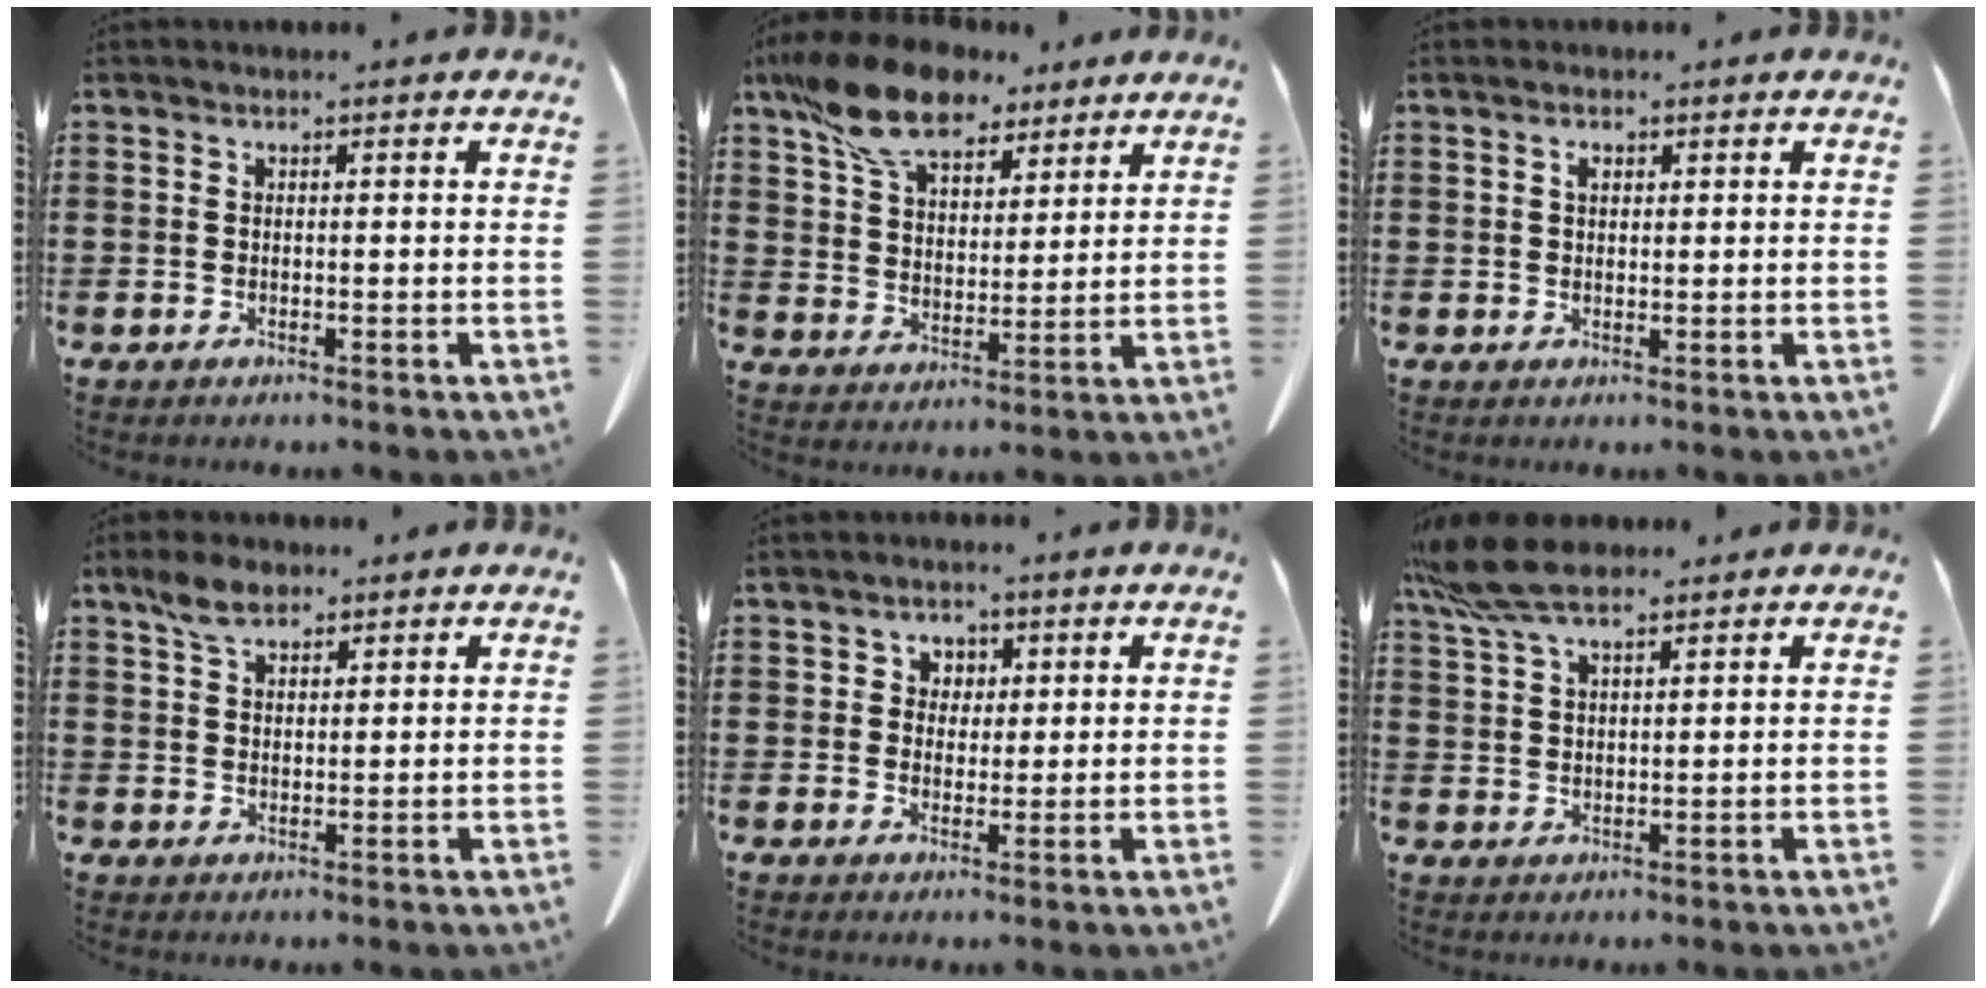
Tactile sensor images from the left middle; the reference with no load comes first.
{"total": 12.3, "force": [9.5, 4.9, 6.1], "torque": [-0.143, -0.022, 0.178]}
{"total": 1.5, "force": [0.7, 0.8, 1.0], "torque": [-0.013, 0.003, 0.011]}
{"total": 4.2, "force": [3.0, 2.0, 2.2], "torque": [-0.043, 0.005, 0.053]}
{"total": 2.9, "force": [1.3, 2.5, 0.3], "torque": [-0.012, 0.007, 0.021]}
{"total": 8.1, "force": [6.2, 2.3, 4.8], "torque": [-0.114, -0.008, 0.114]}